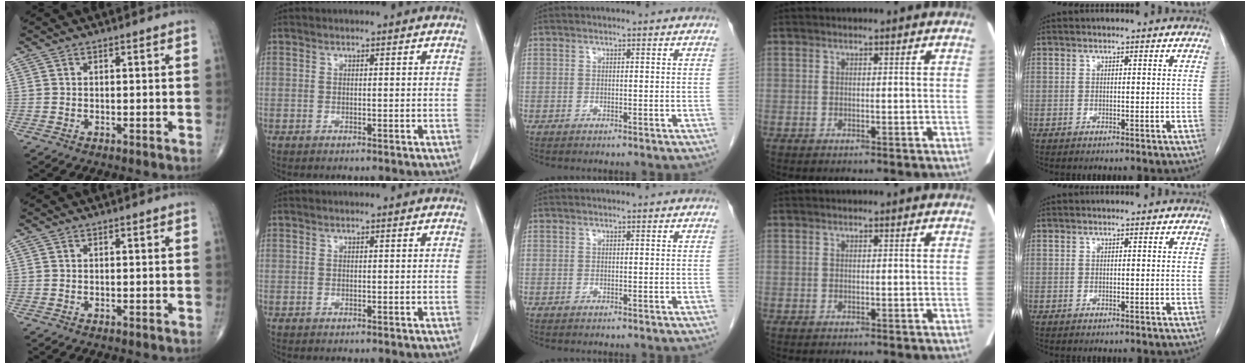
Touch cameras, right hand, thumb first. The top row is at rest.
{}